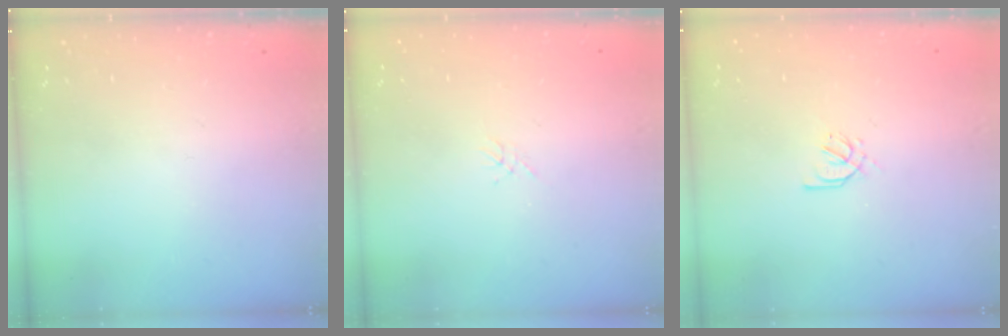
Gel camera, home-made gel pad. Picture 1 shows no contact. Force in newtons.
{"total": 0.0}
{"total": 2.6, "press": 2.5, "slide": 0.7}